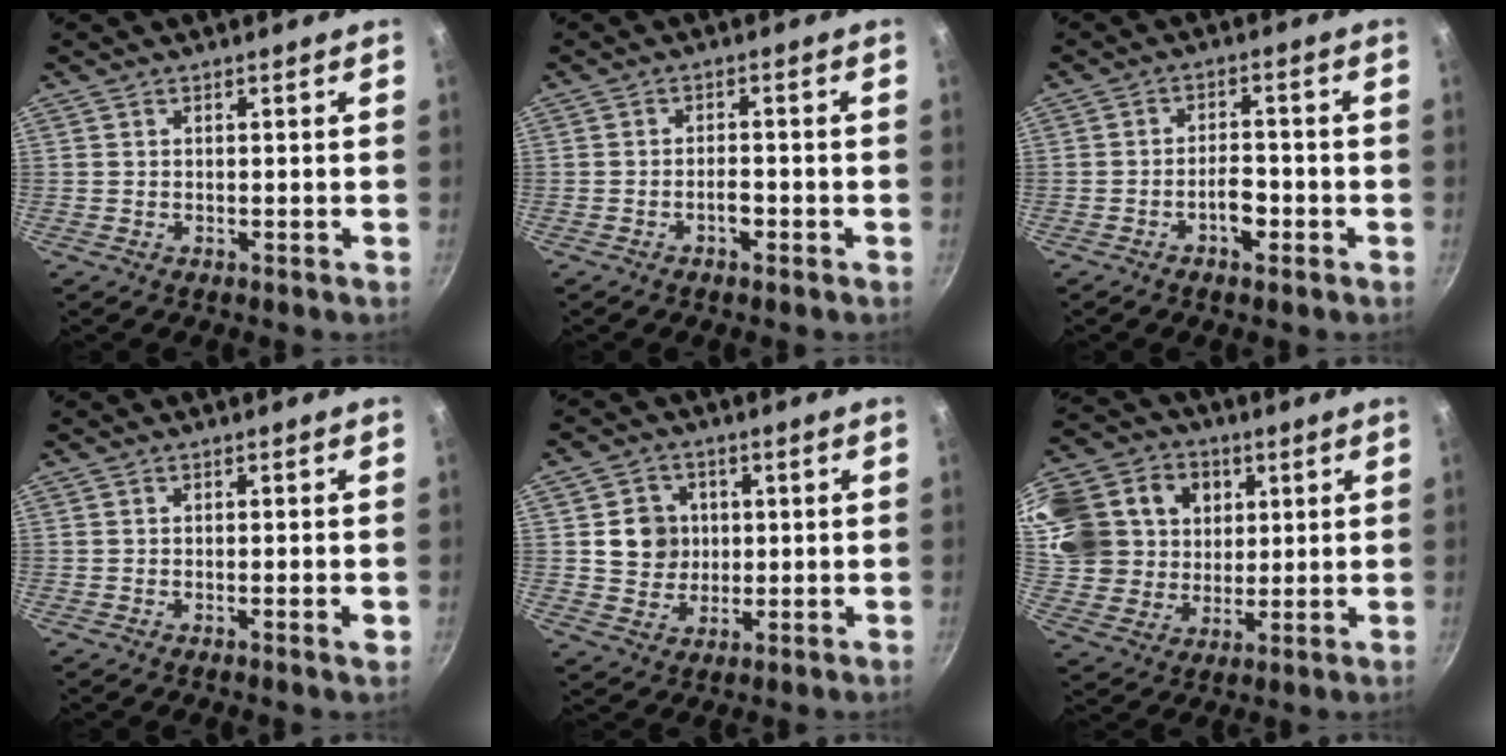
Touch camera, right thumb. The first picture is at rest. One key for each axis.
{"total": 2.3, "fx": -1.2, "fy": 1.0, "fz": 1.6, "tx": -0.019, "ty": 0.016, "tz": -0.022}
{"total": 4.4, "fx": -2.0, "fy": 2.2, "fz": 3.2, "tx": -0.037, "ty": 0.024, "tz": -0.034}
{"total": 1.9, "fx": -0.6, "fy": 0.3, "fz": 1.8, "tx": -0.028, "ty": 0.000, "tz": -0.010}
{"total": 7.6, "fx": 1.0, "fy": 6.9, "fz": 2.8, "tx": -0.012, "ty": 0.001, "tz": 0.018}
{"total": 25.7, "fx": 7.1, "fy": 21.7, "fz": 11.8, "tx": -0.281, "ty": 0.037, "tz": 0.136}